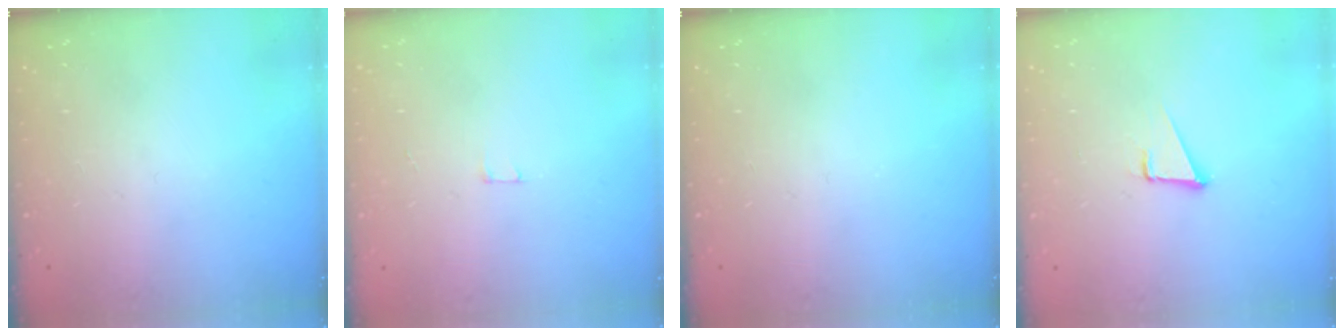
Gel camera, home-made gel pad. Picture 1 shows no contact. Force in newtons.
{"total": 1.8, "press": 1.8, "slide": 0.1}
{"total": 0.0}
{"total": 3.6, "press": 2.7, "slide": 2.4}